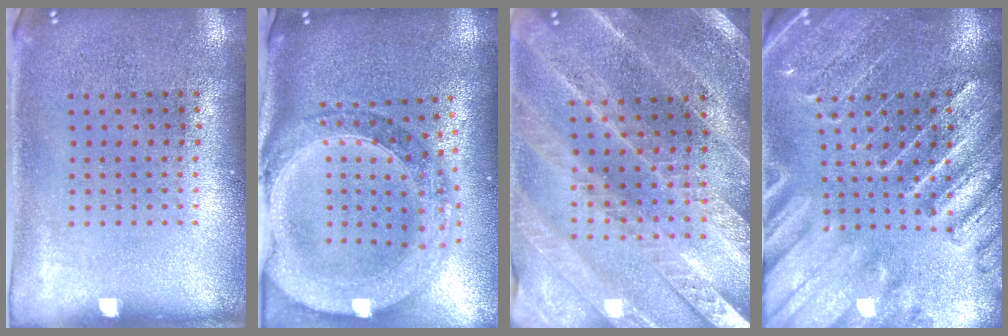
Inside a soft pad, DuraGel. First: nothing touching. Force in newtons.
{"total": 2.6, "press": 2.3, "slide": 1.3}
{"total": 2.8, "press": 2.7, "slide": 0.4}
{"total": 3.1, "press": 3.0, "slide": 1.0}